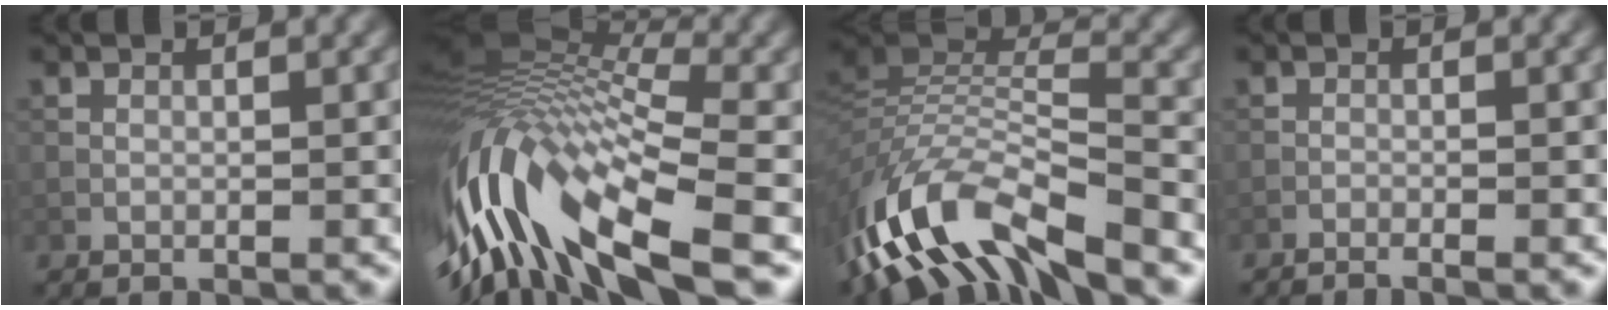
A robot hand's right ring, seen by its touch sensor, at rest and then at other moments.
{"total": 14.4, "force": [-2.8, 5.9, 12.8], "torque": [-0.276, 0.012, -0.043]}
{"total": 12.5, "force": [-8.4, 3.7, 8.5], "torque": [-0.172, 0.006, -0.159]}
{"total": 1.2, "force": [-1.0, -0.1, 0.6], "torque": [-0.020, 0.002, -0.022]}